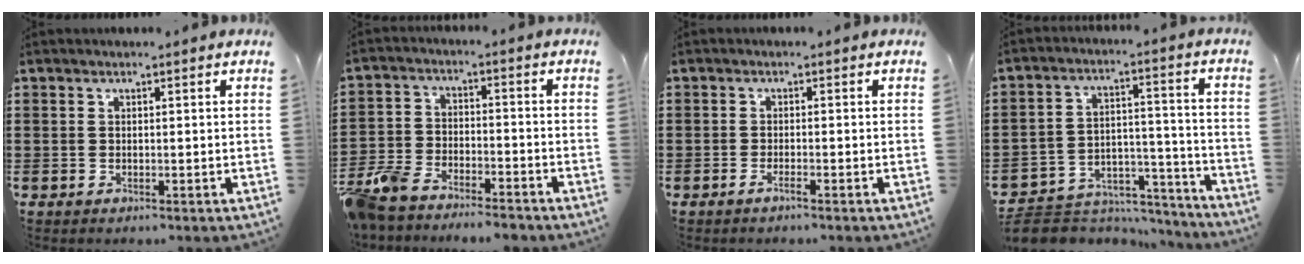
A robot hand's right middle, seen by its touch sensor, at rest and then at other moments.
{"total": 7.1, "force": [-6.8, 1.2, 1.5], "torque": [-0.059, 0.002, -0.142]}
{"total": 1.2, "force": [-0.7, 0.0, 1.0], "torque": [-0.017, -0.002, -0.013]}
{"total": 6.2, "force": [-5.7, 2.3, 0.7], "torque": [-0.017, 0.016, -0.113]}